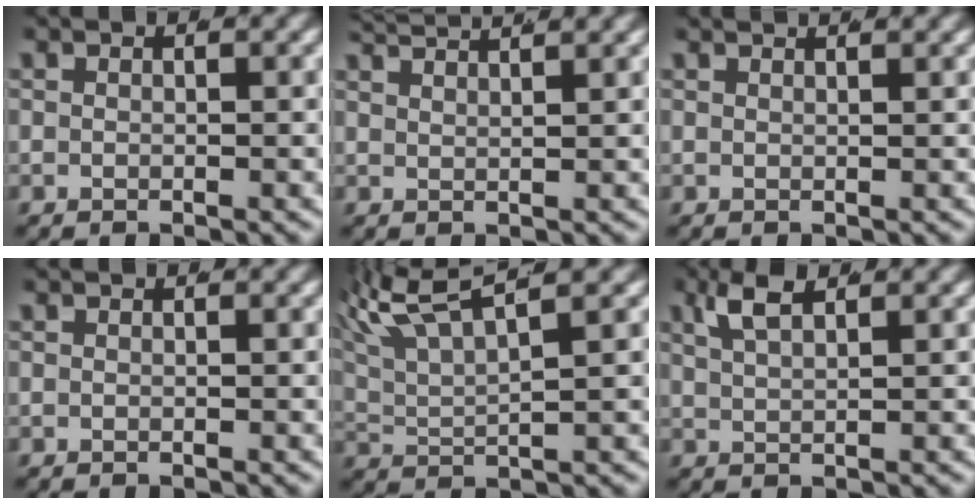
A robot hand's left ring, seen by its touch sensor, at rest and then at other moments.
{"total": 3.4, "force": [3.2, -0.2, 1.1], "torque": [-0.018, 0.003, 0.057]}
{"total": 1.5, "force": [1.4, -0.4, 0.5], "torque": [0.002, 0.001, 0.022]}
{"total": 0.0}
{"total": 6.6, "force": [4.4, 2.8, 4.1], "torque": [-0.094, -0.003, 0.077]}
{"total": 2.2, "force": [1.8, 0.0, 1.3], "torque": [-0.030, -0.001, 0.041]}